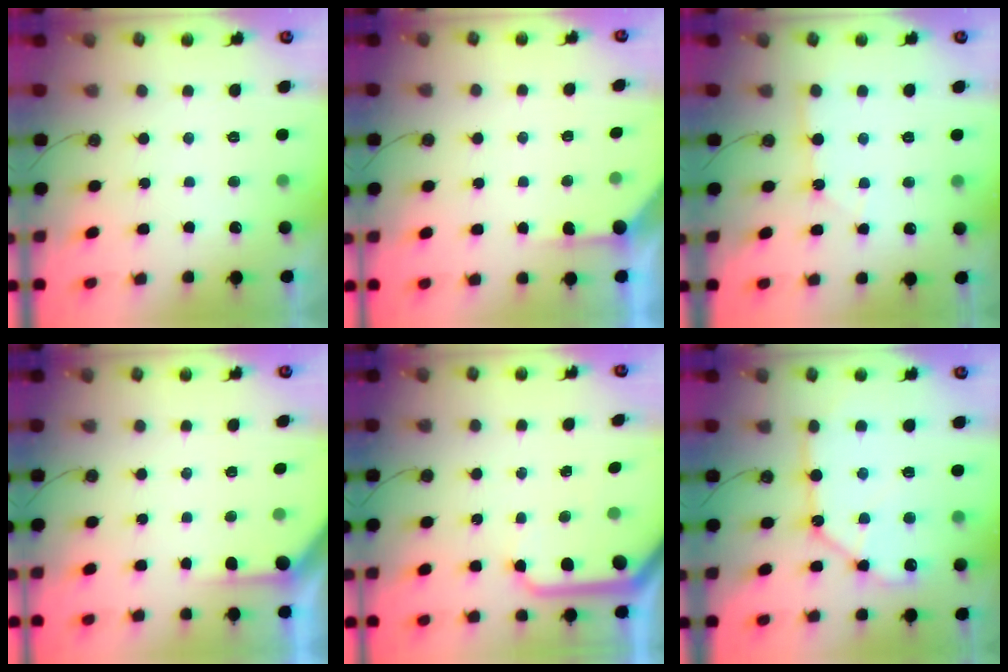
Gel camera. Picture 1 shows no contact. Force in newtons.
{"total": 3.1, "press": 3.1, "slide": 0.4}
{"total": 2.4, "press": 2.4, "slide": 0.3}
{"total": 2.6, "press": 2.6, "slide": 0.3}
{"total": 11.4, "press": 11.3, "slide": 1.1}
{"total": 12.4, "press": 12.3, "slide": 1.6}